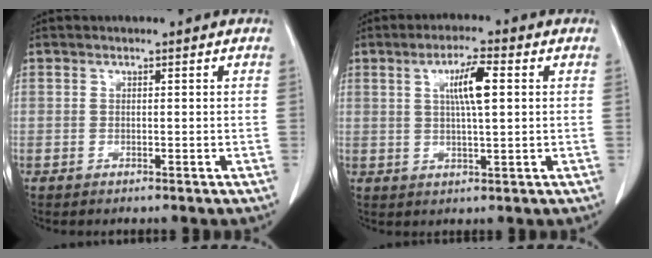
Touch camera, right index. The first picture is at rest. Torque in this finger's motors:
{"motor_torque": [0.27, 0.23, 0.13, 0.06]}